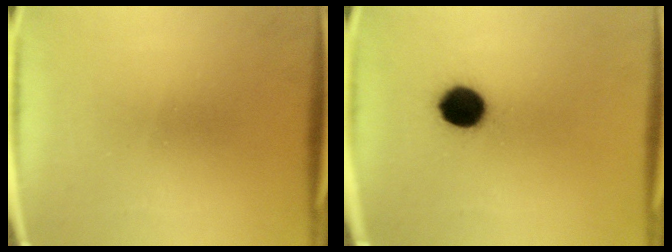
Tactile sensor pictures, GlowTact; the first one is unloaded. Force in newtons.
{"total": 9.1}